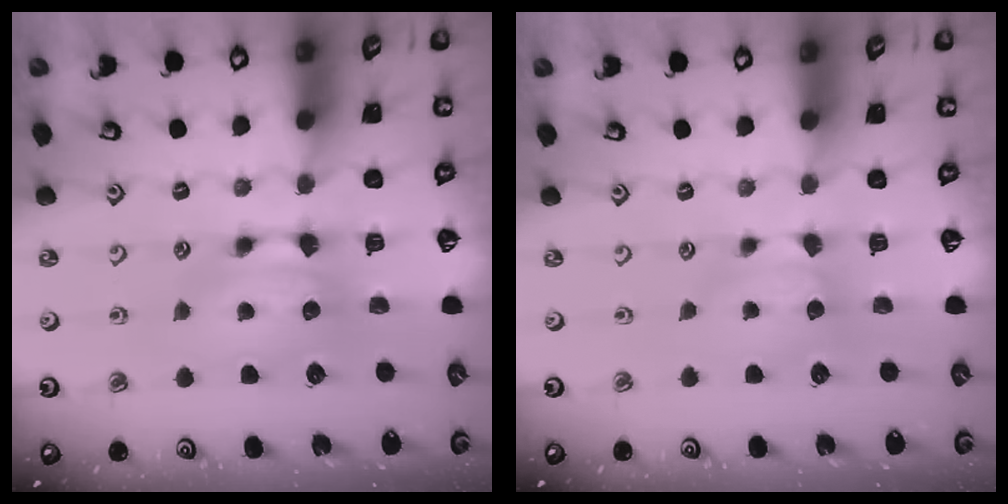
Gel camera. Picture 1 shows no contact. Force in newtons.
{"total": 1.8, "press": 1.7, "slide": 0.5}